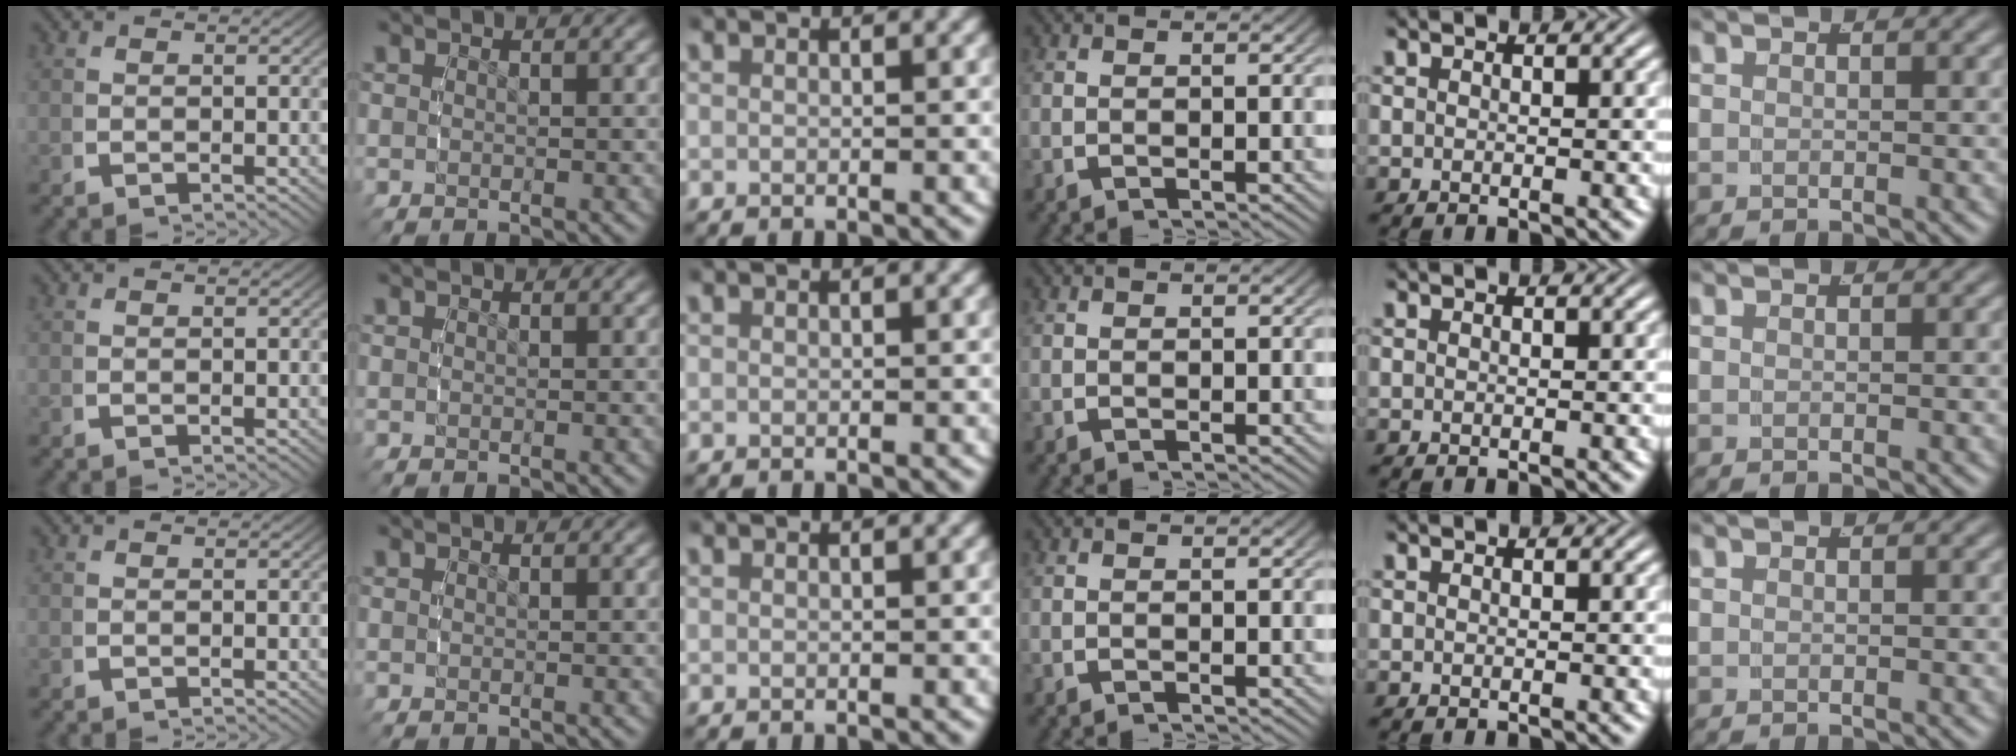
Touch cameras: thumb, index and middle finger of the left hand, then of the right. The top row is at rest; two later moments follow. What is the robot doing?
{"motion": "reach", "object": "glasses case"}